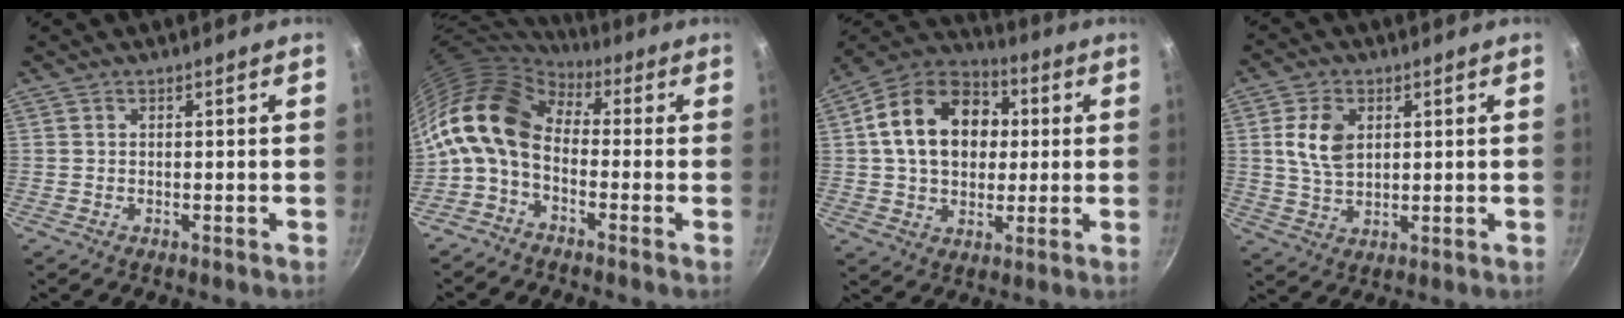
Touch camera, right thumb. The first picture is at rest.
{"total": 13.6, "force": [-0.6, 8.9, 10.3], "torque": [-0.188, 0.030, -0.034]}
{"total": 18.9, "force": [3.0, 14.1, 12.2], "torque": [-0.179, 0.025, 0.040]}
{"total": 7.5, "force": [2.0, 4.8, 5.4], "torque": [-0.095, -0.008, 0.041]}